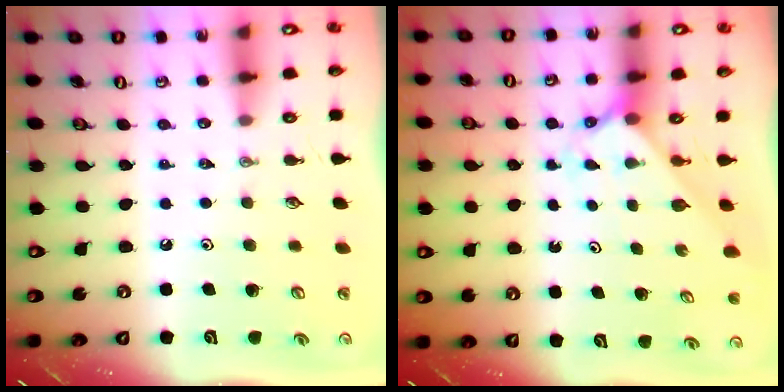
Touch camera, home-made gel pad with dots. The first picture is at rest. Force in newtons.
{"total": 2.3, "press": 2.3, "slide": 0.2}